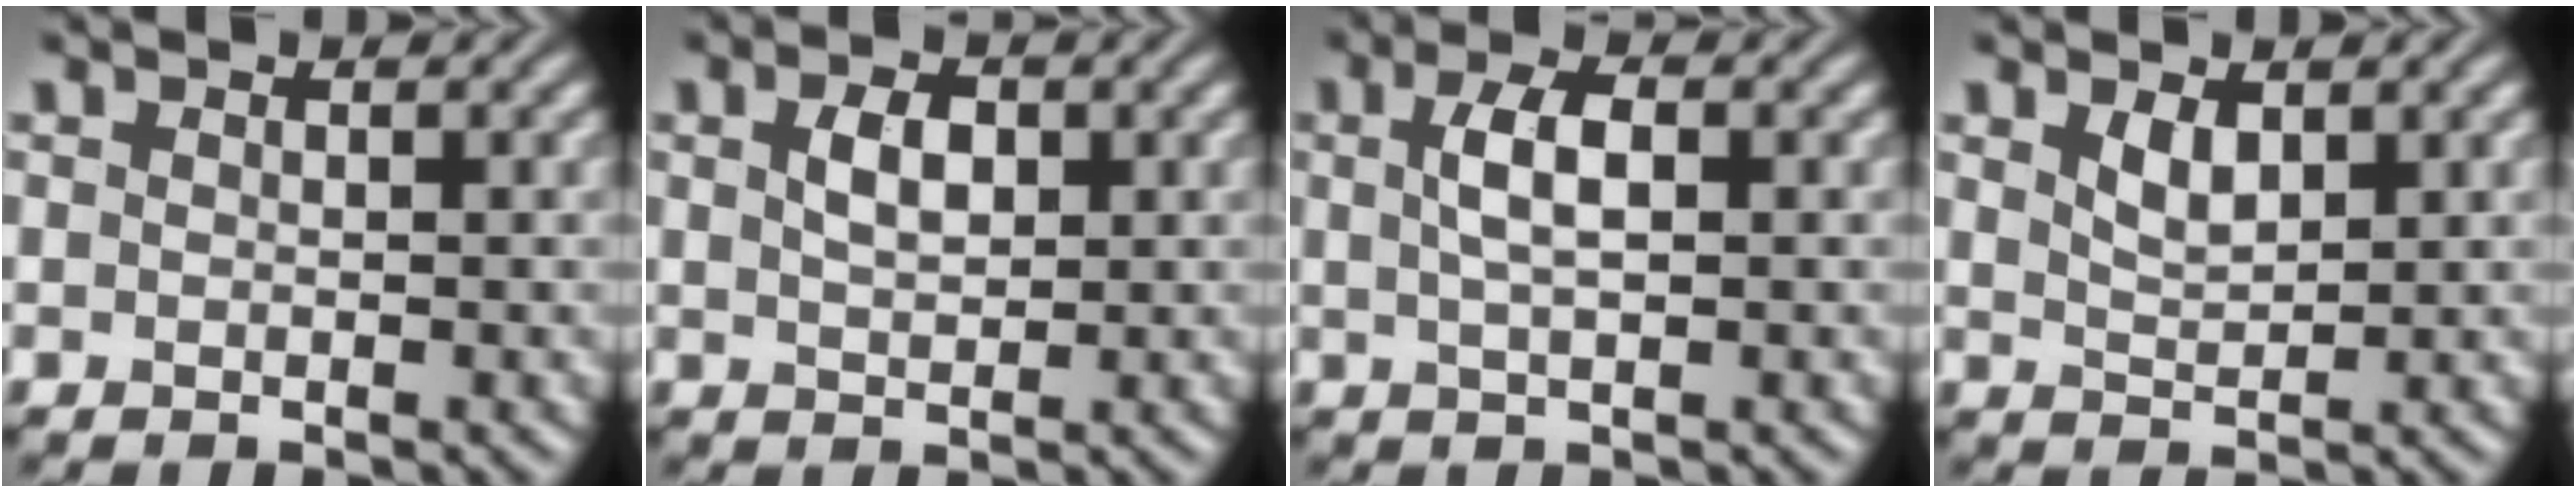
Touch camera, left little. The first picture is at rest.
{"total": 2.6, "force": [0.8, 1.5, 2.0], "torque": [-0.043, 0.002, 0.015]}
{"total": 3.1, "force": [0.7, 1.1, 2.8], "torque": [-0.059, 0.006, 0.011]}
{"total": 1.9, "force": [1.1, 0.8, 1.4], "torque": [-0.029, -0.003, 0.025]}